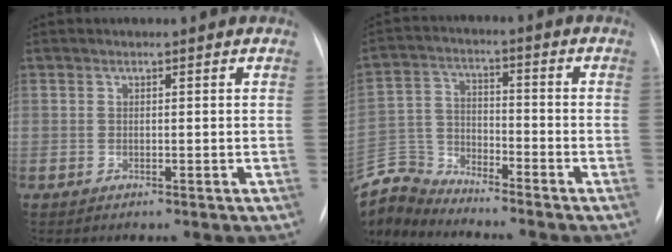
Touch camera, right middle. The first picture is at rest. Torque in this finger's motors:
{"motor_torque": [0.67, -0.86, 0.04, 0.01]}